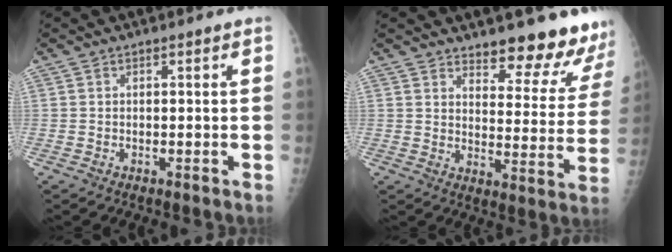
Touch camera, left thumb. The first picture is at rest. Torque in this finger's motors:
{"motor_torque": [1.06, 0.26, 0.34, -0.34, 0.11]}